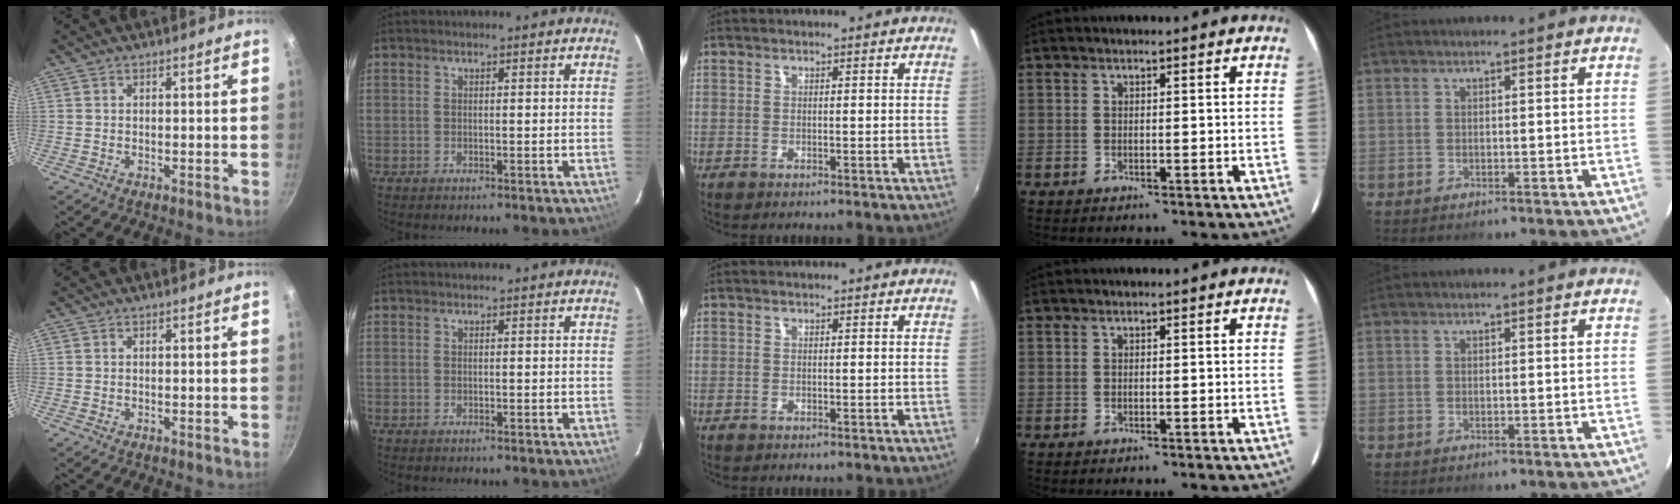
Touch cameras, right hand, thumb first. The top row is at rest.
{}